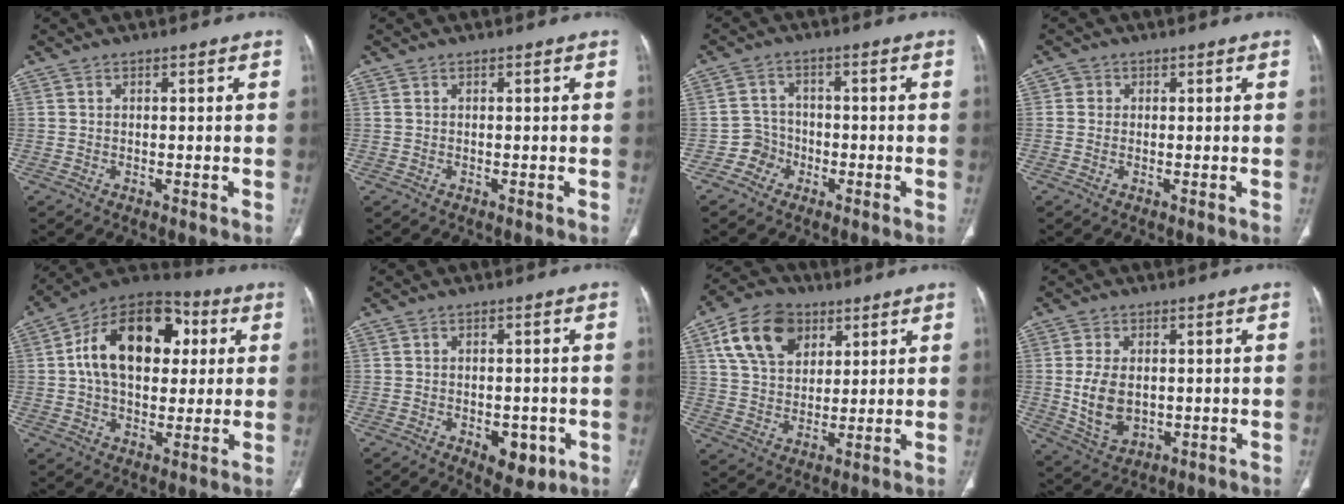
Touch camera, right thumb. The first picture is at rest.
{"total": 0.0}
{"total": 3.9, "force": [-2.0, 3.4, -0.1], "torque": [0.024, 0.017, -0.046]}
{"total": 1.4, "force": [0.2, 1.4, 0.3], "torque": [0.003, 0.003, 0.000]}
{"total": 20.8, "force": [4.1, 13.4, 15.4], "torque": [-0.221, 0.019, 0.058]}
{"total": 6.7, "force": [-2.4, 3.8, 5.0], "torque": [-0.044, 0.004, -0.019]}
{"total": 14.4, "force": [6.3, 10.0, 8.2], "torque": [-0.129, -0.010, 0.115]}
{"total": 9.0, "force": [0.0, 5.9, 6.8], "torque": [-0.120, -0.007, 0.014]}